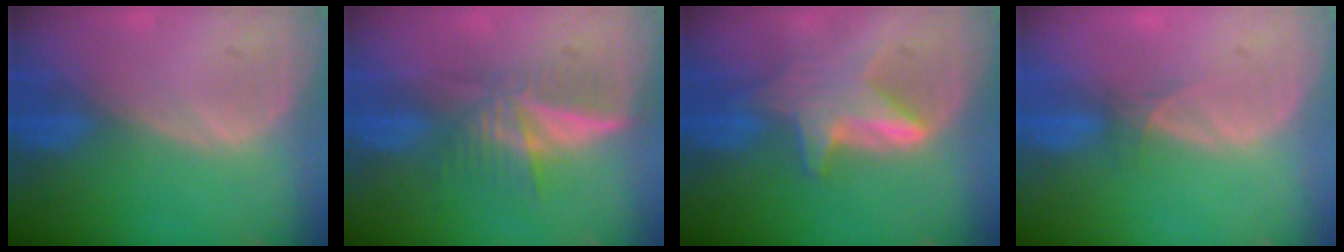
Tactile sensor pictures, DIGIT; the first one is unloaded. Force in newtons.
{"total": 6.0, "press": 5.3, "slide": 2.9}
{"total": 6.3, "press": 6.2, "slide": 0.7}
{"total": 1.3, "press": 1.0, "slide": 0.8}